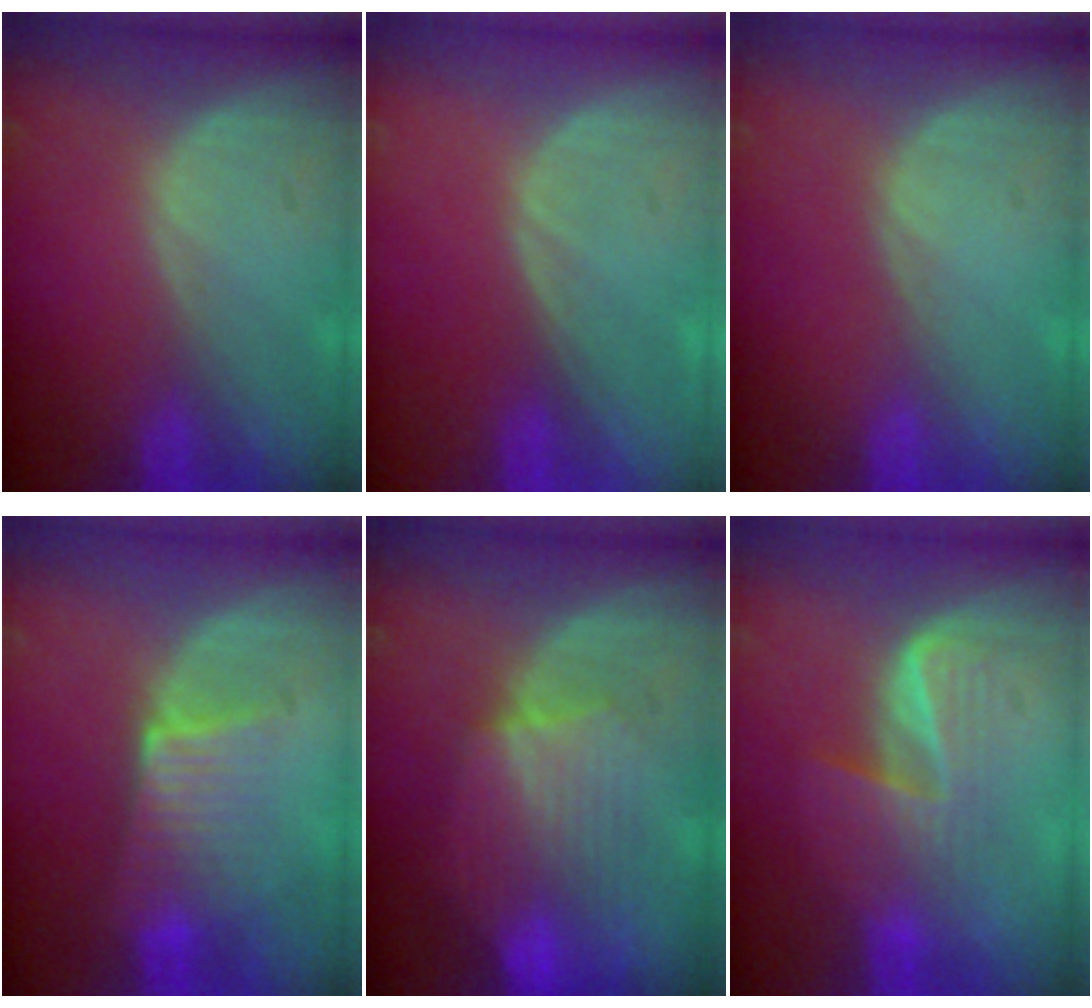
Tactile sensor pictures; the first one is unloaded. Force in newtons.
{"total": 0.0}
{"total": 0.0}
{"total": 6.4, "press": 5.7, "slide": 3.0}
{"total": 8.4, "press": 8.0, "slide": 2.7}
{"total": 6.9, "press": 5.8, "slide": 3.8}